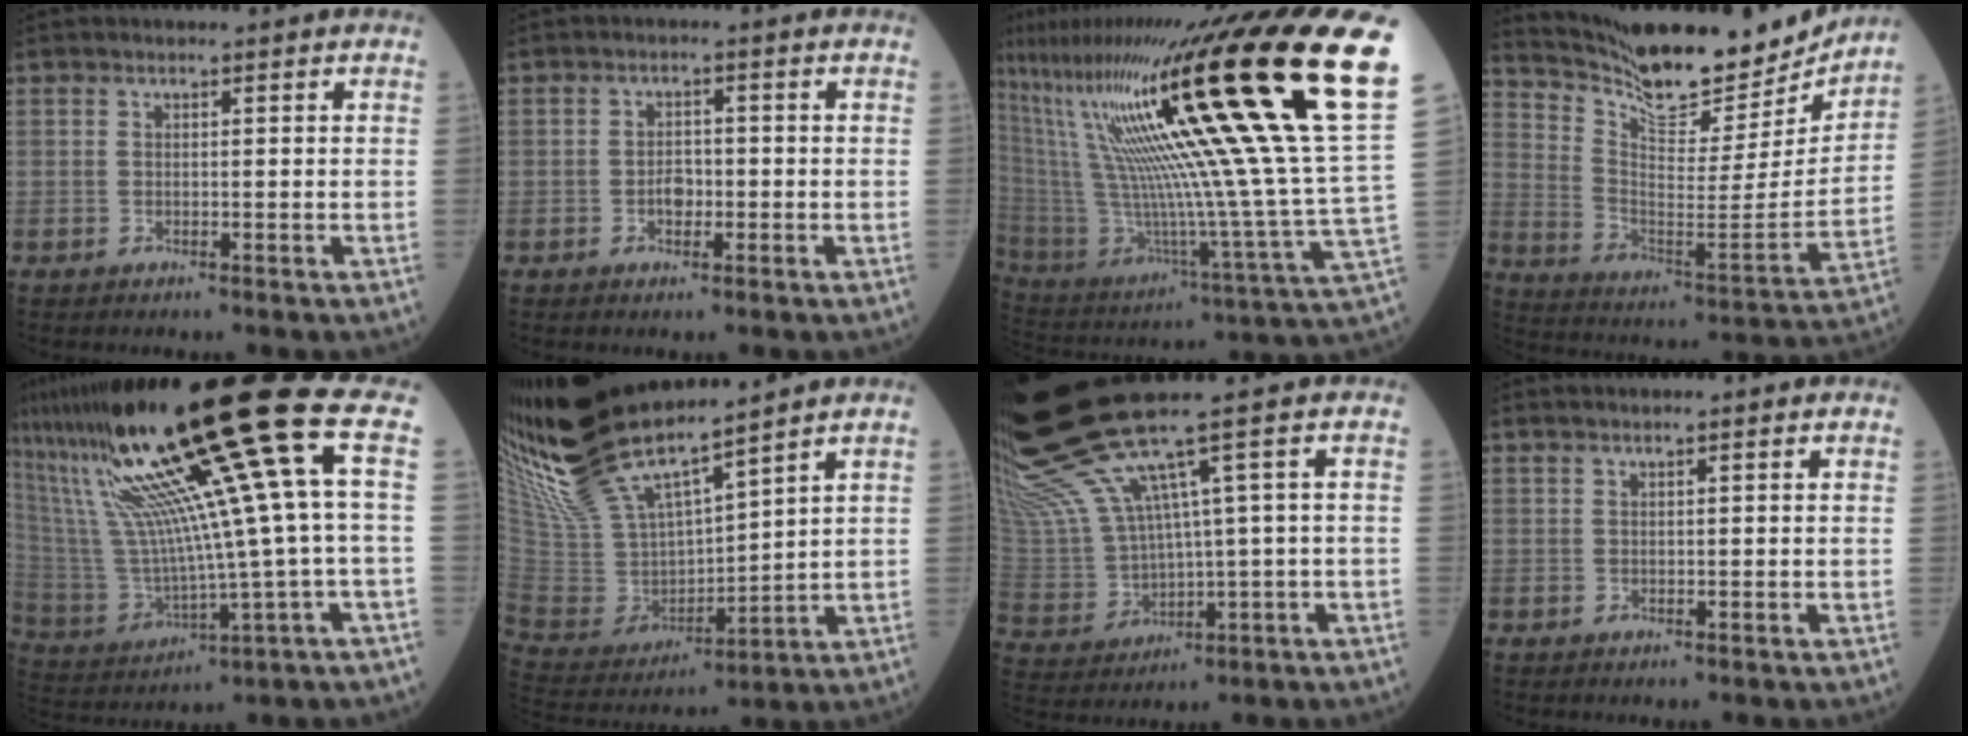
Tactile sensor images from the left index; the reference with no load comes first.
{"total": 2.3, "force": [-0.8, 1.5, 1.5], "torque": [-0.022, 0.006, -0.014]}
{"total": 36.7, "force": [18.2, -0.1, 31.9], "torque": [-0.485, 0.000, 0.304]}
{"total": 20.8, "force": [18.8, 4.6, 7.5], "torque": [-0.135, -0.036, 0.286]}
{"total": 23.3, "force": [10.0, -0.9, 21.1], "torque": [-0.366, 0.018, 0.173]}
{"total": 16.2, "force": [14.5, 1.1, 7.3], "torque": [-0.160, -0.010, 0.299]}
{"total": 11.8, "force": [8.3, -0.6, 8.3], "torque": [-0.186, 0.003, 0.182]}
{"total": 1.3, "force": [1.1, -0.3, 0.7], "torque": [-0.017, 0.015, 0.022]}